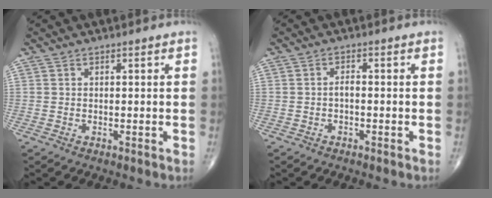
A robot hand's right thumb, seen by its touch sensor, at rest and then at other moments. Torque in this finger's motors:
{"motor_torque": [0.57, 0.31, 0.09, -0.20, -0.03]}